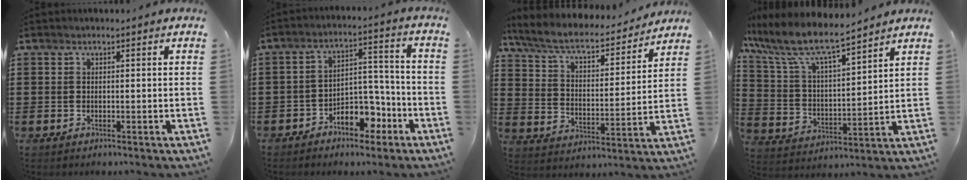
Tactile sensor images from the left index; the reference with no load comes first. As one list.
[{"total": 6.6, "force": [-4.3, 3.7, 3.3], "torque": [-0.053, 0.026, -0.079]}, {"total": 6.8, "force": [5.7, 1.4, 3.4], "torque": [-0.090, -0.034, 0.094]}, {"total": 8.7, "force": [7.3, 1.6, 4.5], "torque": [-0.119, -0.038, 0.121]}]